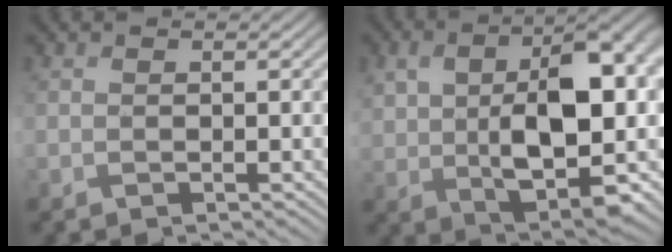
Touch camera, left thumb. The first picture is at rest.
{"total": 13.8, "force": [1.1, 7.1, 11.8], "torque": [-0.203, -0.005, 0.031]}